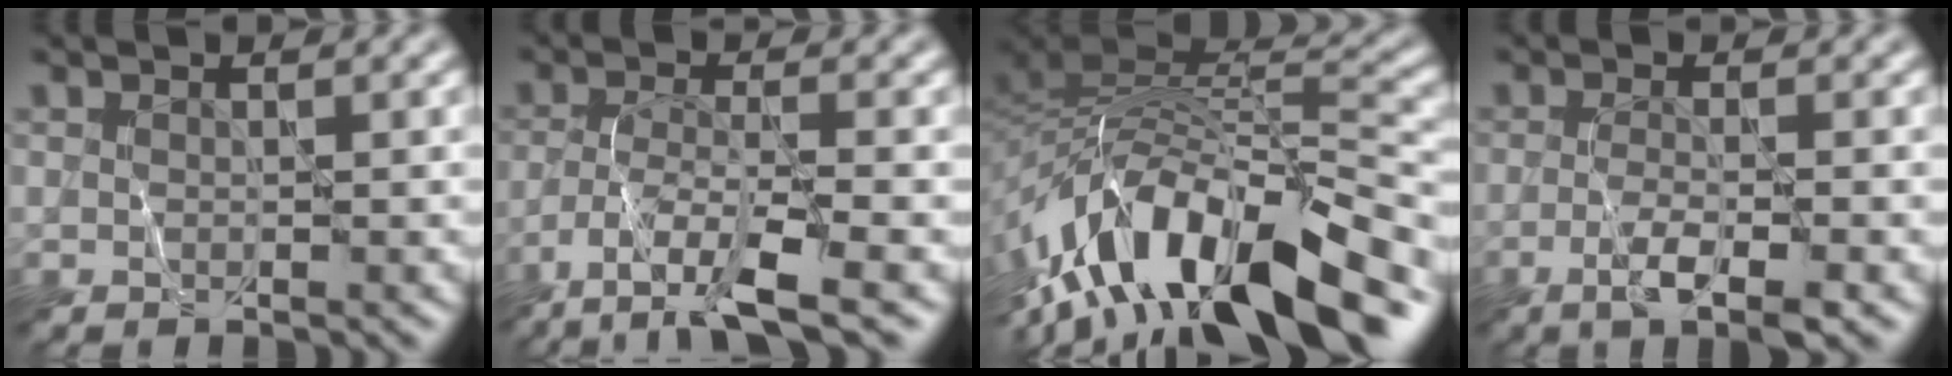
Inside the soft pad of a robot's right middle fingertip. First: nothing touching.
{"total": 7.0, "force": [-4.5, 1.5, 5.2], "torque": [-0.095, -0.008, -0.082]}
{"total": 15.5, "force": [-9.8, 6.1, 10.3], "torque": [-0.196, 0.022, -0.167]}
{"total": 4.0, "force": [-1.8, 0.8, 3.5], "torque": [-0.063, -0.001, -0.037]}